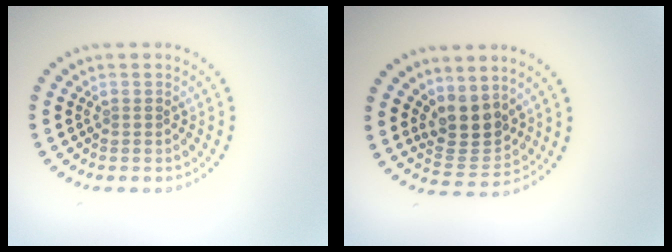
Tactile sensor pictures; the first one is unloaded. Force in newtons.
{"total": 3.8, "press": 3.4, "slide": 1.7}